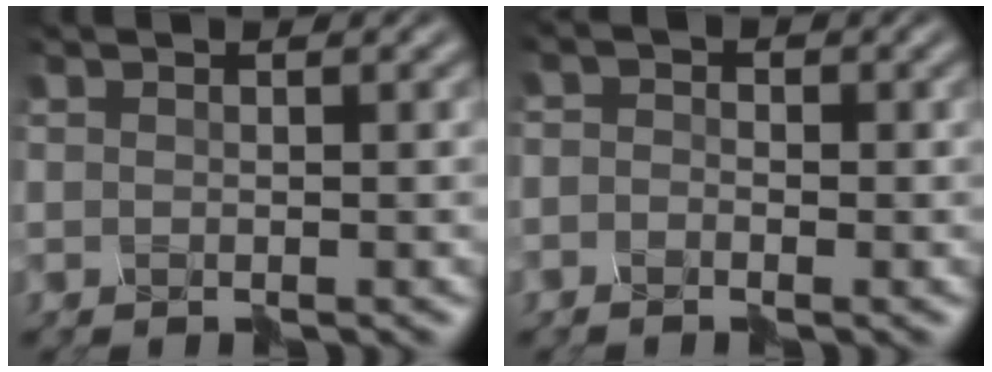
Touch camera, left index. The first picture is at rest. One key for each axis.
{"total": 2.0, "fx": -1.6, "fy": 1.2, "fz": -0.2, "tx": 0.016, "ty": 0.013, "tz": -0.036}